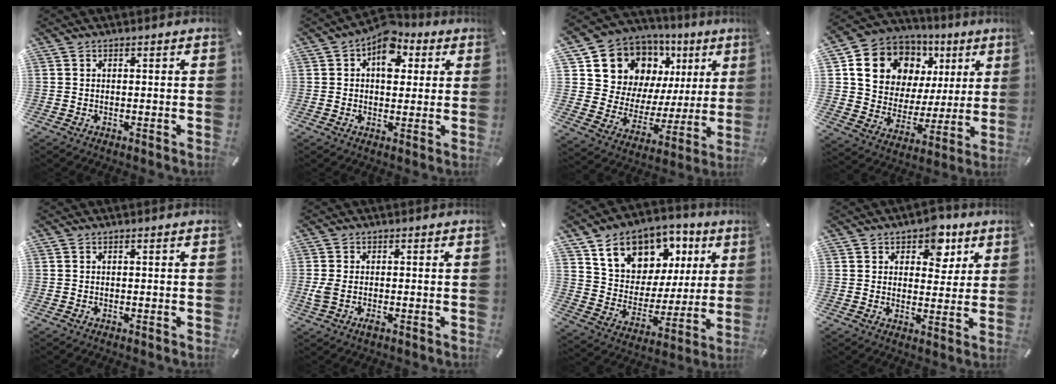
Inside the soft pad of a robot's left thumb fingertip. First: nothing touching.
{"total": 9.8, "force": [3.4, 6.7, 6.2], "torque": [-0.076, -0.013, 0.056]}
{"total": 13.0, "force": [8.5, 9.4, 3.0], "torque": [-0.066, -0.080, 0.160]}
{"total": 14.2, "force": [6.8, 11.3, 5.2], "torque": [-0.097, -0.041, 0.133]}
{"total": 0.0}
{"total": 2.9, "force": [-0.5, 1.6, 2.3], "torque": [-0.048, -0.001, -0.009]}
{"total": 14.2, "force": [8.1, 10.8, 4.3], "torque": [-0.086, -0.051, 0.151]}
{"total": 7.8, "force": [4.5, 5.6, 3.1], "torque": [-0.026, -0.023, 0.075]}